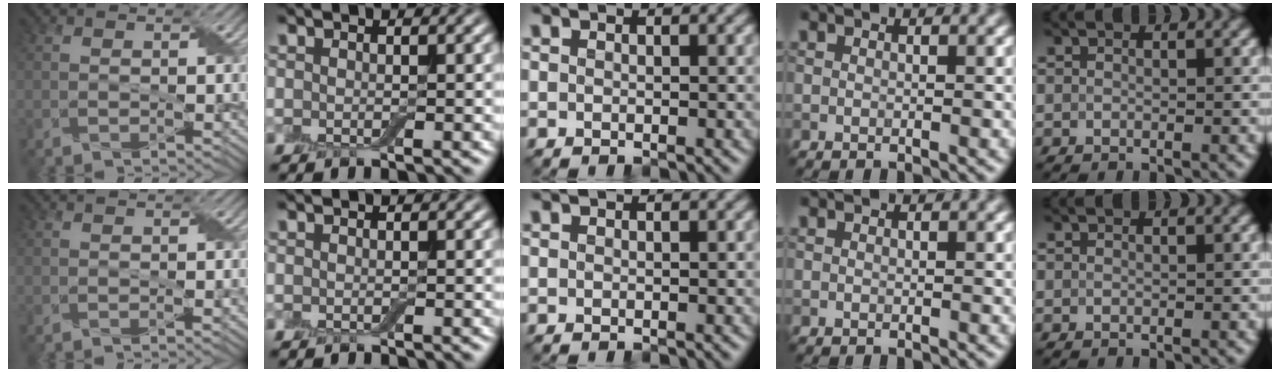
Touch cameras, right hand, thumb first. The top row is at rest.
{"thumb": {"total": 0.6, "force": [-0.1, 0.0, 0.6], "torque": [-0.009, -0.001, -0.002]}}